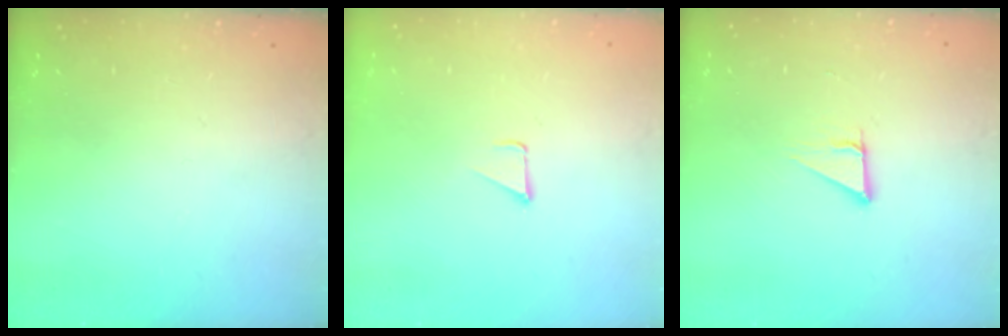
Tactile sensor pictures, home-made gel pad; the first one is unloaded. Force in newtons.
{"total": 1.2, "press": 1.2, "slide": 0.1}
{"total": 2.9, "press": 2.9, "slide": 0.1}